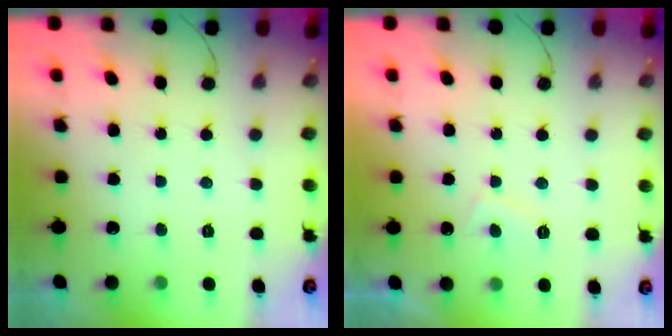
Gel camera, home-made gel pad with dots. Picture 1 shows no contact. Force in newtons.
{"total": 2.8, "press": 2.7, "slide": 0.9}